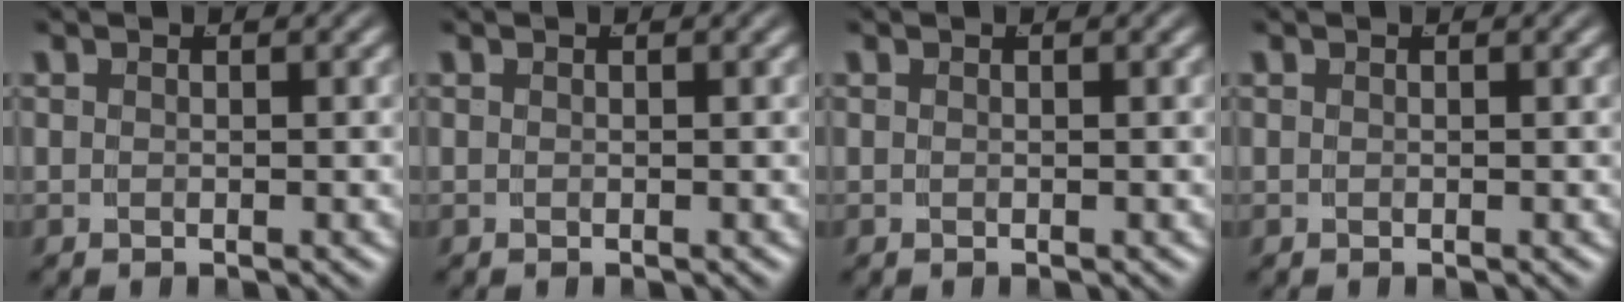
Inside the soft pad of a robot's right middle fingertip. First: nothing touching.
{"total": 0.0}
{"total": 0.0}
{"total": 0.0}